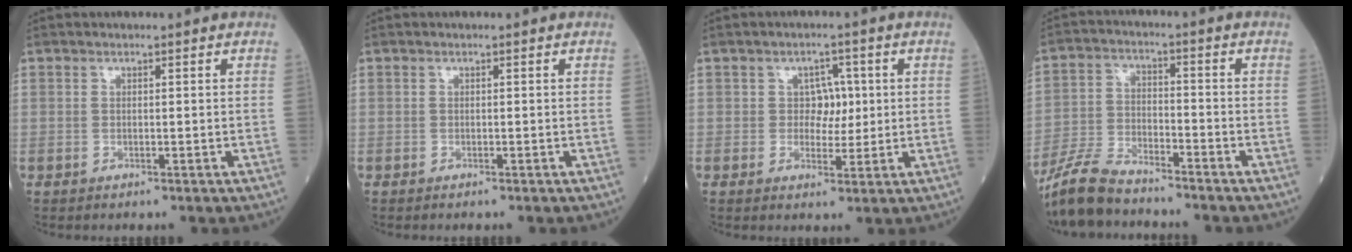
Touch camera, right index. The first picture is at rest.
{"total": 0.0}
{"total": 3.6, "force": [0.5, 2.7, 2.3], "torque": [-0.022, 0.006, 0.006]}
{"total": 9.4, "force": [-8.3, 1.8, 3.9], "torque": [-0.086, -0.020, -0.158]}